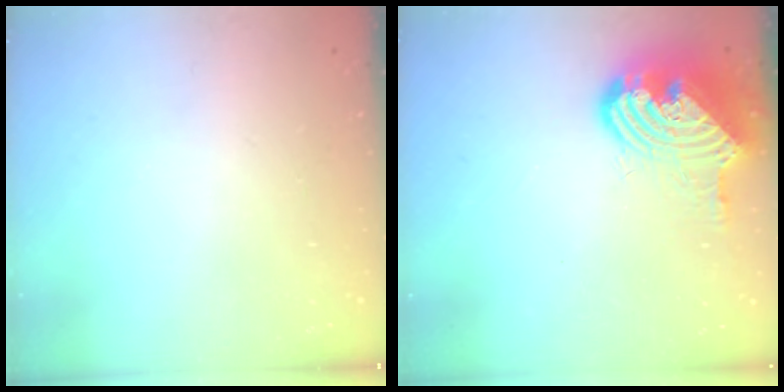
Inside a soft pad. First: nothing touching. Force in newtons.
{"total": 14.6, "press": 14.5, "slide": 1.9}